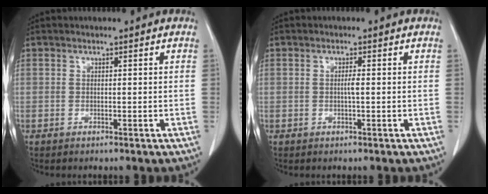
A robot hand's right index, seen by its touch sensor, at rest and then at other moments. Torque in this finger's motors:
{"motor_torque": [0.08, 0.12, 0.02, 0.01]}